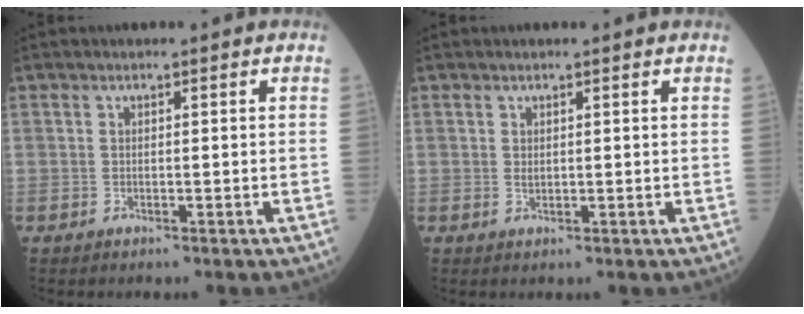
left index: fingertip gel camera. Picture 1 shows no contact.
{"total": 1.0, "force": [0.6, 0.4, 0.7], "torque": [-0.015, 0.004, 0.010]}